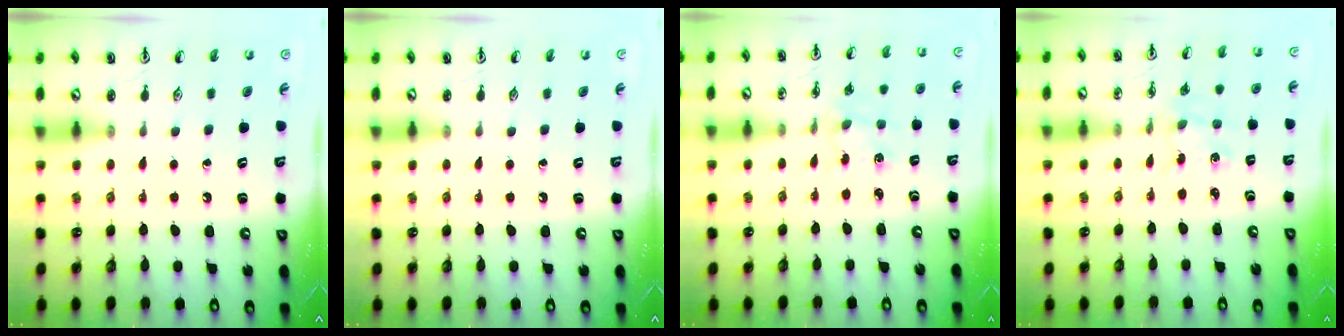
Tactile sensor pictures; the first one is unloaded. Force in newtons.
{"total": 0.0}
{"total": 2.3, "press": 2.3, "slide": 0.4}
{"total": 0.8, "press": 0.8, "slide": 0.1}